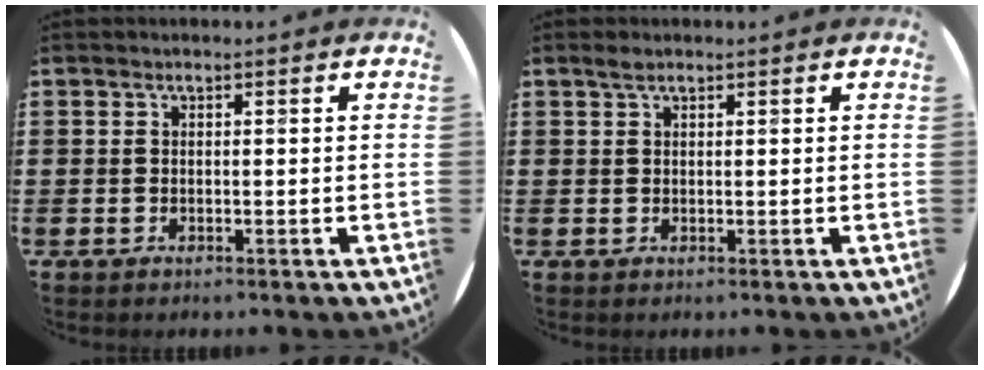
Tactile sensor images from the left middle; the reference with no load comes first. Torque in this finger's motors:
{"motor_torque": [0.28, -0.31, 0.01, -0.01]}